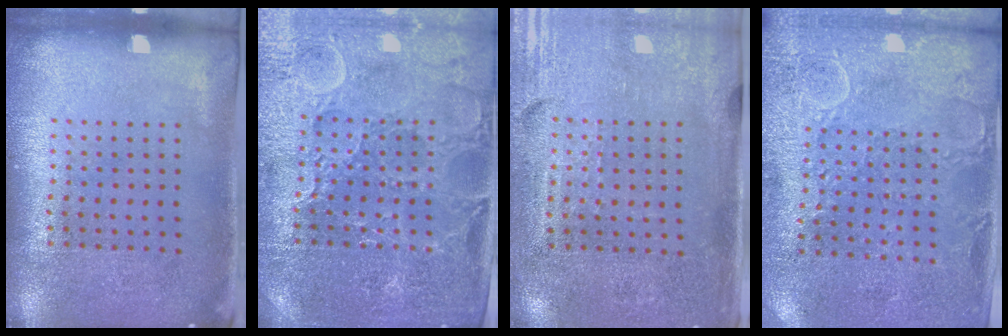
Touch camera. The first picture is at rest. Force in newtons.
{"total": 4.2, "press": 4.0, "slide": 1.1}
{"total": 3.5, "press": 3.0, "slide": 1.7}
{"total": 2.9, "press": 2.6, "slide": 1.2}